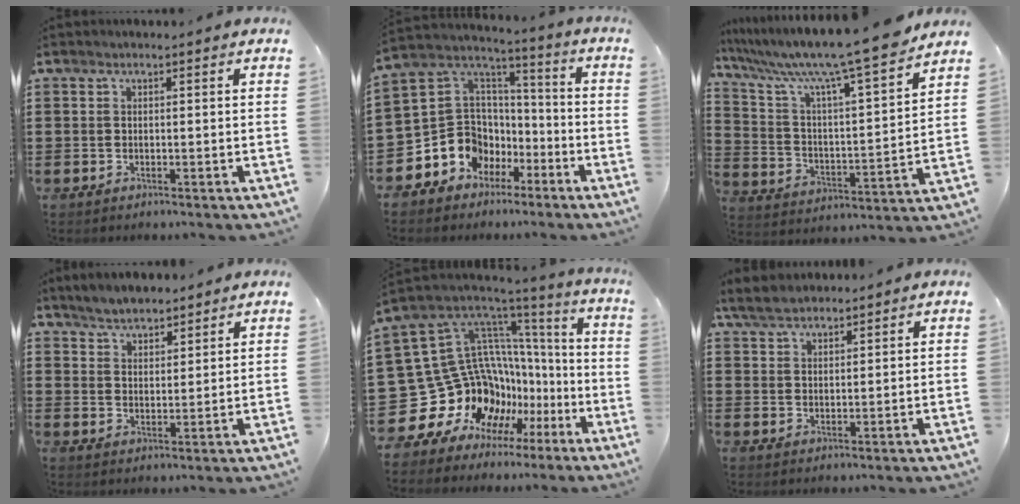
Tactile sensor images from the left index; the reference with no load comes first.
{"total": 9.0, "force": [-3.7, 8.1, 1.5], "torque": [-0.073, -0.009, -0.065]}
{"total": 11.0, "force": [9.5, -0.2, 5.6], "torque": [-0.146, -0.071, 0.152]}
{"total": 4.1, "force": [4.0, 0.9, 0.2], "torque": [-0.018, -0.006, 0.076]}
{"total": 18.9, "force": [-5.3, 14.8, 10.5], "torque": [-0.250, -0.052, -0.029]}
{"total": 4.0, "force": [3.5, 1.4, 1.3], "torque": [-0.038, -0.001, 0.067]}